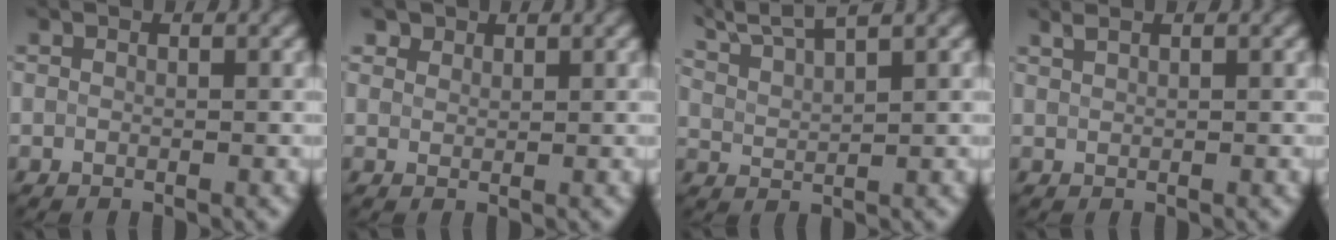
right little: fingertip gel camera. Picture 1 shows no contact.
{"total": 2.0, "force": [1.6, 1.2, 0.5], "torque": [-0.015, -0.007, 0.037]}
{"total": 6.0, "force": [5.1, 1.3, 2.9], "torque": [-0.052, 0.024, 0.066]}
{"total": 0.9, "force": [0.8, 0.2, 0.4], "torque": [-0.011, 0.000, 0.018]}